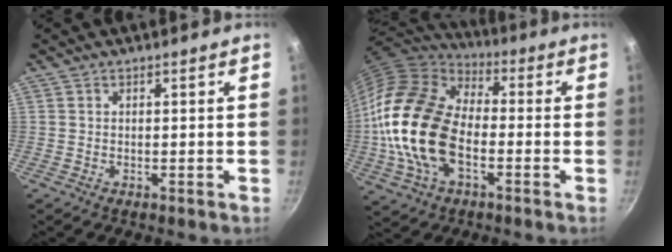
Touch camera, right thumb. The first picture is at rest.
{"total": 22.0, "force": [-3.6, 13.3, 17.2], "torque": [-0.350, 0.019, -0.074]}